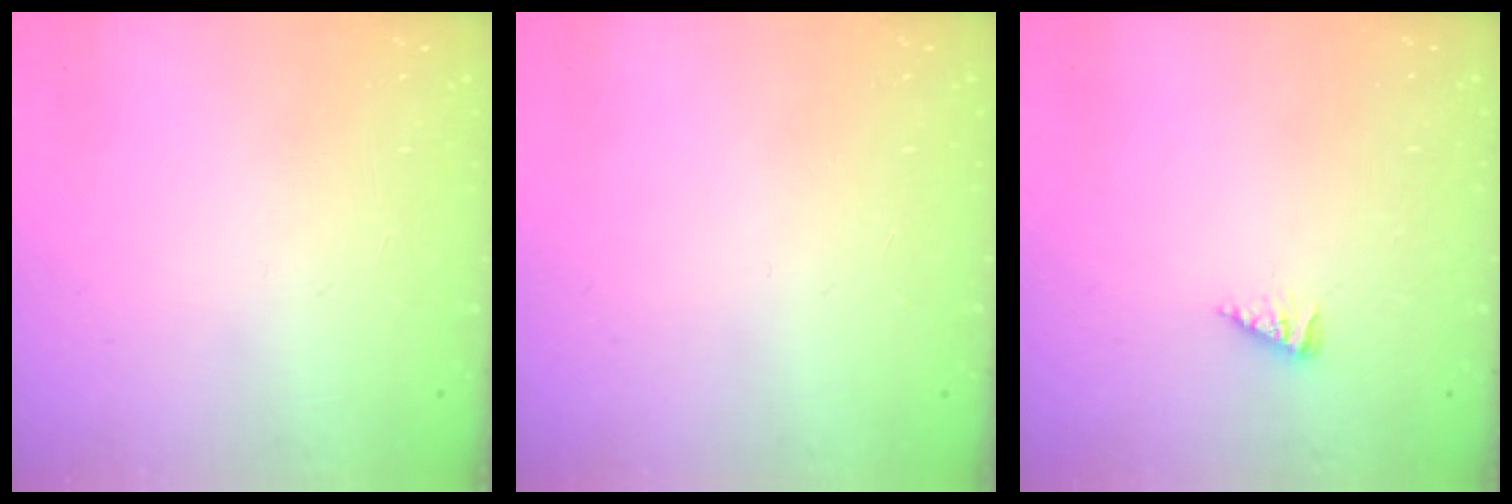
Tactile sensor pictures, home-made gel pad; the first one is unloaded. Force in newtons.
{"total": 0.0}
{"total": 2.5, "press": 2.5, "slide": 0.4}